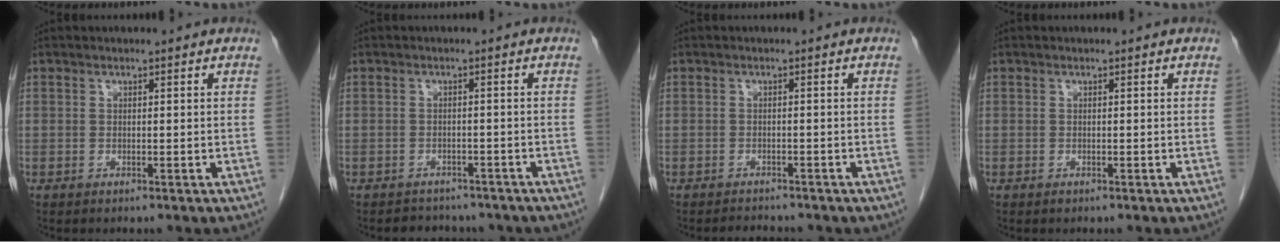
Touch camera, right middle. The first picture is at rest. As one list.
[{"total": 6.3, "force": [-5.5, 2.9, 1.1], "torque": [-0.010, 0.008, -0.058]}, {"total": 3.6, "force": [-3.2, 1.4, 1.0], "torque": [-0.019, -0.001, -0.037]}, {"total": 0.0}]